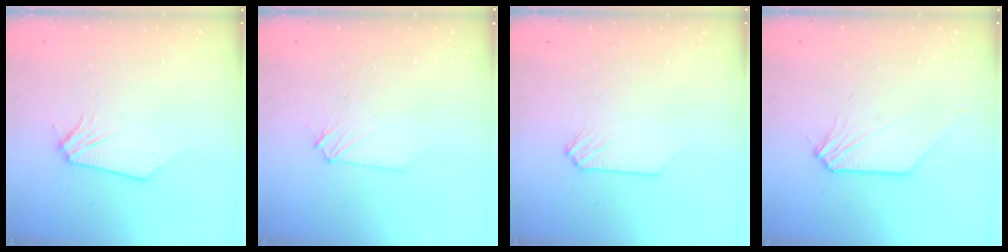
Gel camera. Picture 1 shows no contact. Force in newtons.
{"total": 2.5, "press": 2.4, "slide": 0.4}
{"total": 0.0}
{"total": 1.8, "press": 1.8, "slide": 0.2}